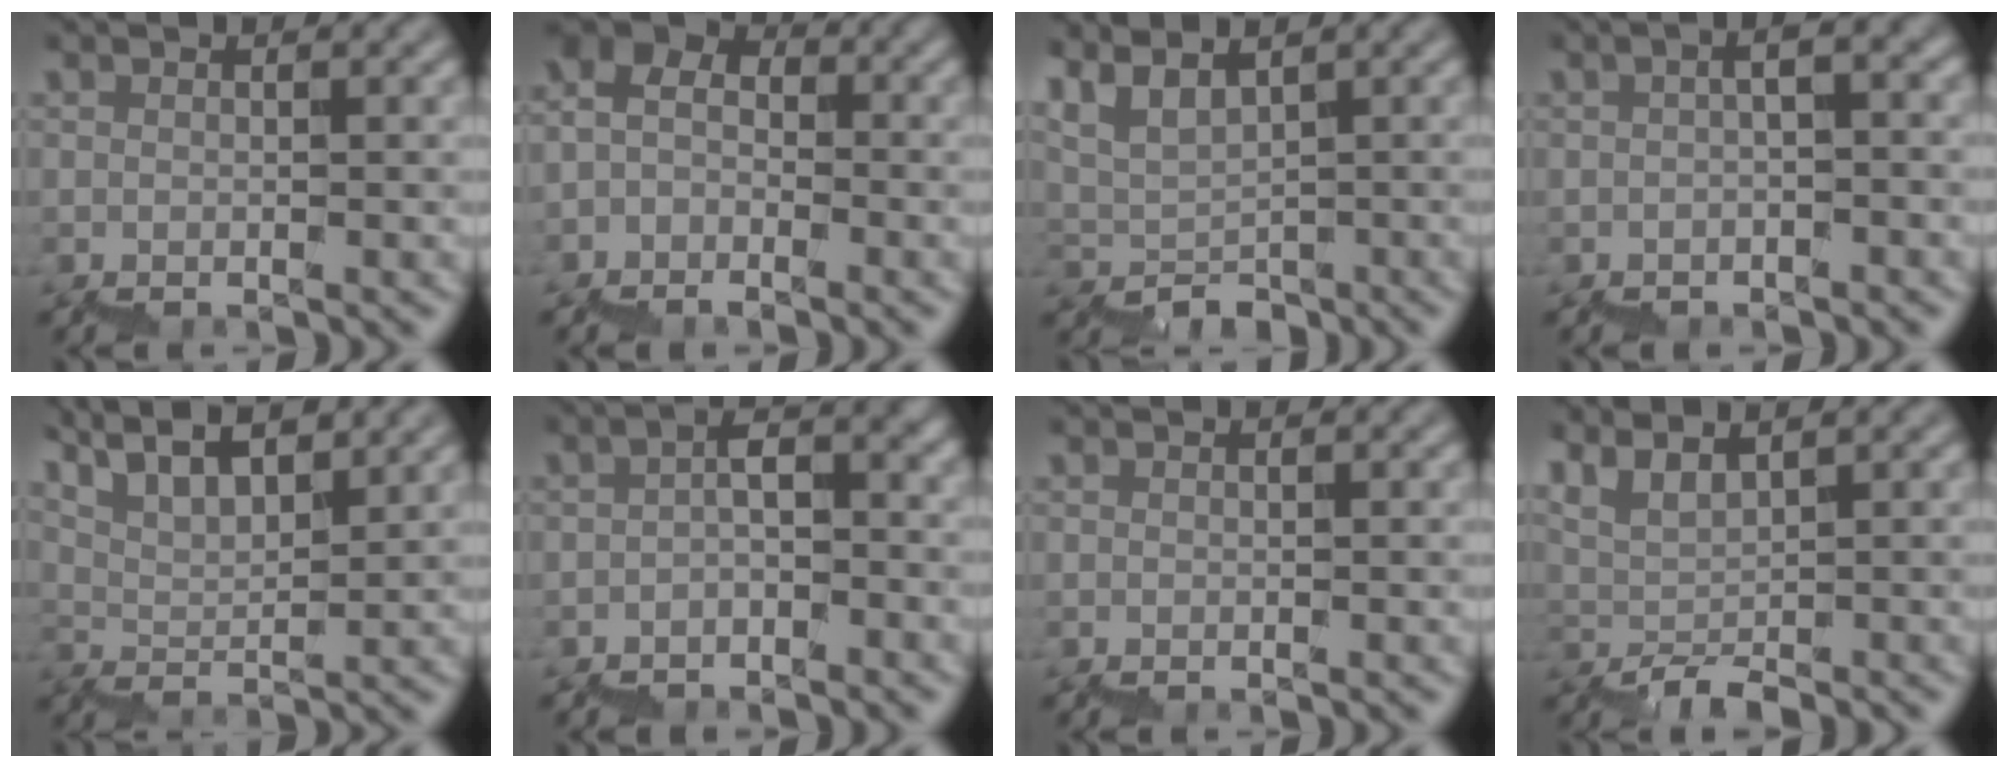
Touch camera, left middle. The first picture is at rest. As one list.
[{"total": 4.0, "force": [-1.7, 2.8, 2.2], "torque": [-0.049, 0.011, -0.036]}, {"total": 2.7, "force": [2.3, 1.1, 0.7], "torque": [-0.014, -0.002, 0.055]}, {"total": 2.1, "force": [-0.6, 0.4, 2.0], "torque": [-0.029, 0.013, -0.012]}, {"total": 7.9, "force": [7.3, 1.5, 2.7], "torque": [-0.045, 0.037, 0.107]}, {"total": 2.3, "force": [-0.9, 0.9, 2.0], "torque": [-0.035, 0.016, -0.016]}, {"total": 0.0}, {"total": 2.3, "force": [1.5, 0.5, 1.7], "torque": [-0.020, 0.010, 0.036]}]